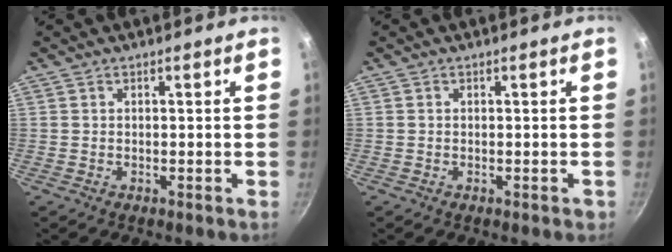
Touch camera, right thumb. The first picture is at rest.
{"total": 0.8, "force": [-0.2, 0.6, 0.5], "torque": [-0.003, 0.002, -0.004]}